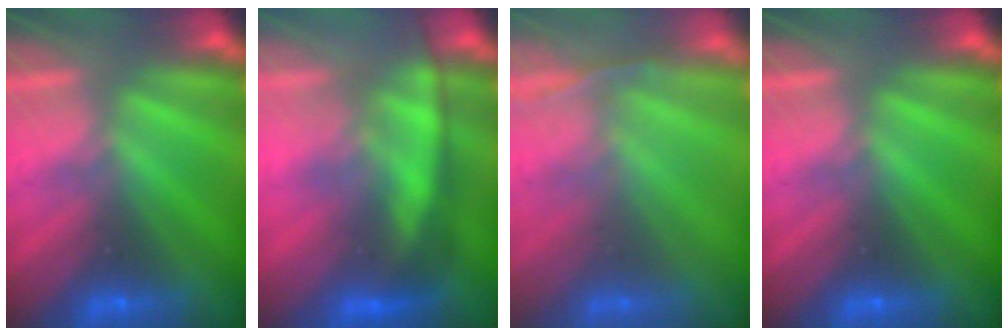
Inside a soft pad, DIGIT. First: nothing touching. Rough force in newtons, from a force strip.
{"total": 2.9}
{"total": 1.0}
{"total": 0.0}